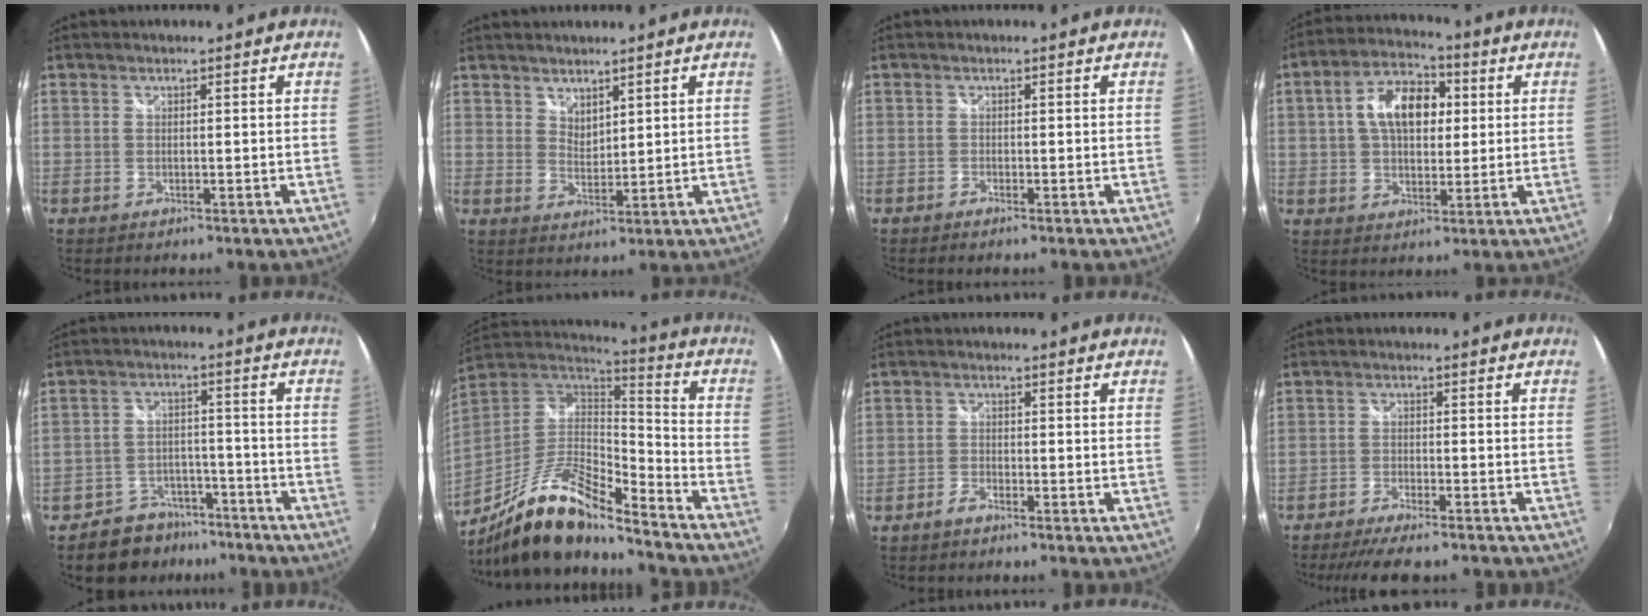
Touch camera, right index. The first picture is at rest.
{"total": 3.2, "force": [2.8, 1.4, 0.9], "torque": [-0.011, -0.002, 0.050]}
{"total": 0.7, "force": [-0.6, 0.1, 0.3], "torque": [-0.006, -0.002, -0.013]}
{"total": 11.4, "force": [2.3, 6.9, 8.8], "torque": [-0.155, 0.026, 0.033]}
{"total": 8.8, "force": [-7.0, 5.1, 1.3], "torque": [-0.035, 0.023, -0.099]}
{"total": 18.1, "force": [-12.5, 4.0, 12.4], "torque": [-0.240, -0.020, -0.237]}
{"total": 1.7, "force": [-1.5, 0.4, 0.7], "torque": [-0.021, 0.003, -0.032]}
{"total": 9.9, "force": [-8.5, 1.6, 4.8], "torque": [-0.112, -0.017, -0.137]}